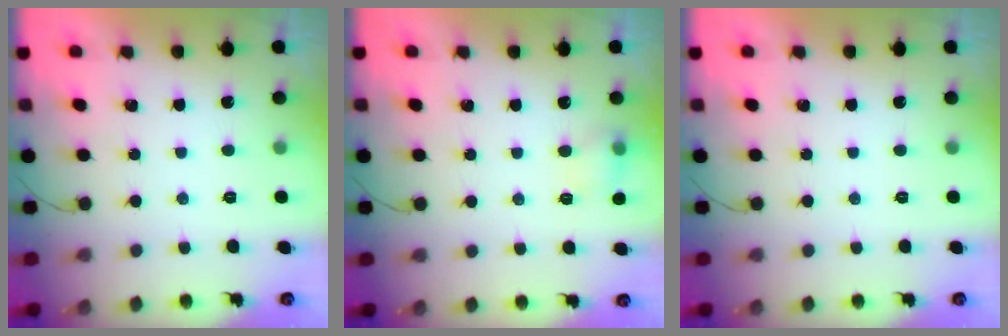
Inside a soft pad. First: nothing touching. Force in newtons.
{"total": 5.8, "press": 5.5, "slide": 1.6}
{"total": 0.0}